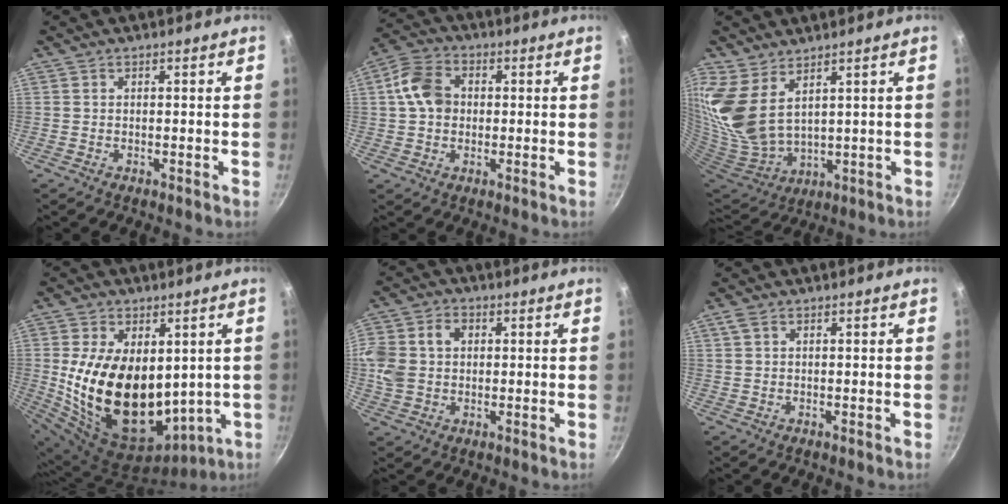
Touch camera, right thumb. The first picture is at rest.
{"total": 8.7, "force": [0.7, 6.7, 5.5], "torque": [-0.088, 0.015, 0.000]}
{"total": 12.5, "force": [7.2, 6.4, 8.0], "torque": [-0.159, -0.062, 0.164]}
{"total": 22.8, "force": [2.0, 14.5, 17.5], "torque": [-0.300, -0.031, 0.061]}
{"total": 12.1, "force": [1.9, 9.7, 7.0], "torque": [-0.158, 0.021, 0.030]}
{"total": 1.4, "force": [0.7, 0.7, 1.0], "torque": [-0.021, 0.004, 0.017]}